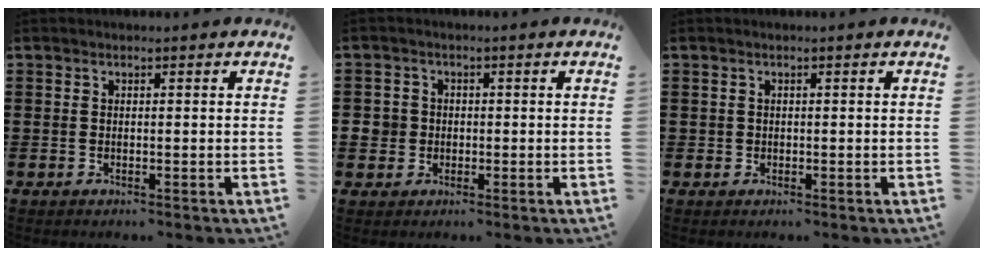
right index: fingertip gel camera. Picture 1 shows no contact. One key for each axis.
{"total": 3.0, "fx": -0.5, "fy": 2.8, "fz": 1.0, "tx": -0.043, "ty": 0.001, "tz": -0.017}
{"total": 0.7, "fx": 0.1, "fy": 0.7, "fz": 0.1, "tx": -0.003, "ty": 0.005, "tz": 0.002}